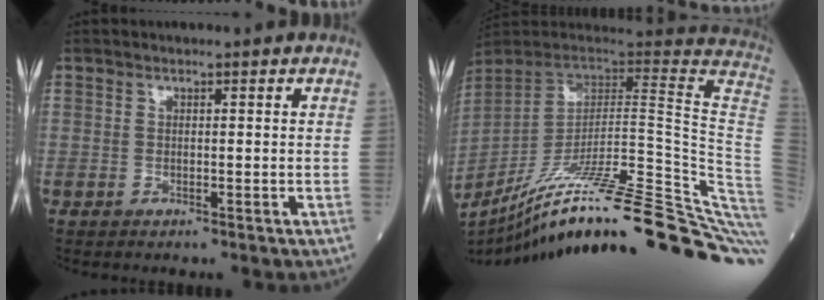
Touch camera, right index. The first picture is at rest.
{"total": 38.1, "force": [-27.4, 0.3, 26.4], "torque": [-0.237, -0.048, -0.387]}